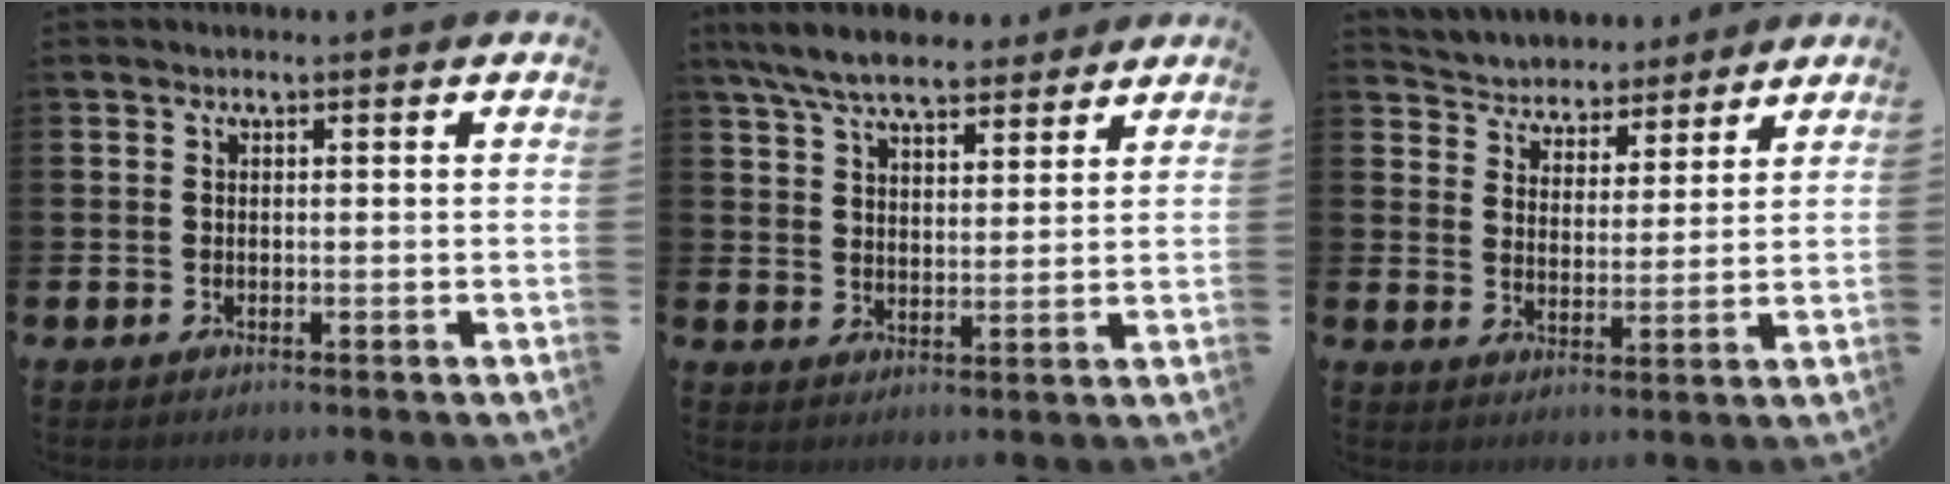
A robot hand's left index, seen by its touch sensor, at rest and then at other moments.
{"total": 7.9, "force": [7.2, 2.0, 2.6], "torque": [-0.073, -0.025, 0.132]}
{"total": 4.7, "force": [4.3, 1.7, -0.7], "torque": [-0.016, -0.036, 0.074]}